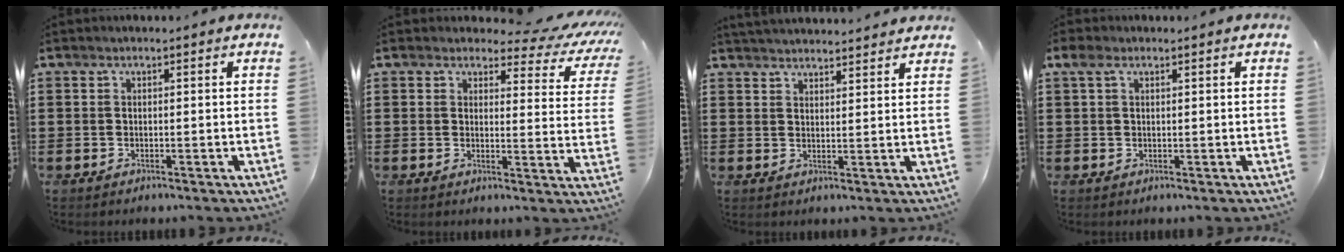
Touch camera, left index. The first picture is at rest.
{"total": 3.7, "force": [2.6, 1.8, 1.9], "torque": [-0.037, -0.014, 0.038]}
{"total": 2.8, "force": [2.8, -0.1, 0.0], "torque": [-0.010, -0.010, 0.053]}
{"total": 2.0, "force": [0.8, 1.2, 1.4], "torque": [-0.032, 0.008, 0.012]}